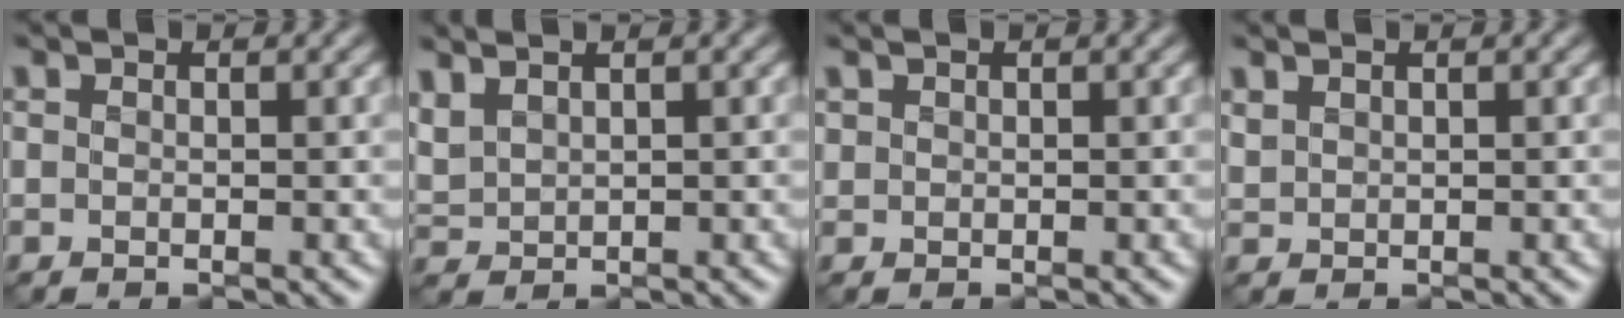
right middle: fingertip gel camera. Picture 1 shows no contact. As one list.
[{"total": 2.5, "force": [1.8, 1.1, 1.3], "torque": [-0.038, 0.013, 0.041]}, {"total": 0.5, "force": [0.4, 0.3, 0.0], "torque": [-0.003, 0.000, 0.012]}, {"total": 0.8, "force": [0.7, 0.3, 0.2], "torque": [-0.011, 0.001, 0.020]}]